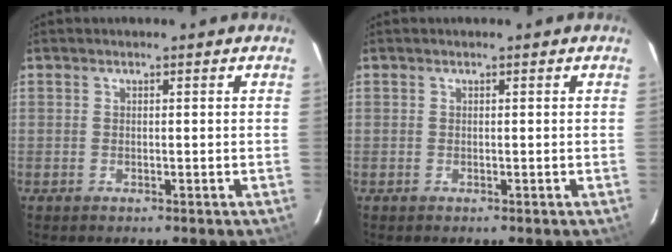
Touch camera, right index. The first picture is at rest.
{"total": 0.0}